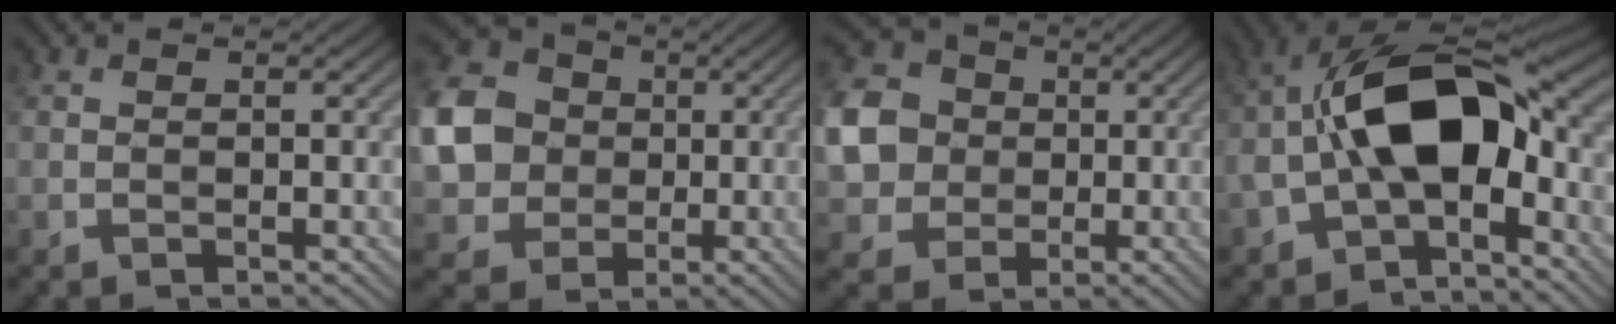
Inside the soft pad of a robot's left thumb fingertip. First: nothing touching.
{"total": 11.0, "force": [0.3, 9.7, 5.3], "torque": [-0.164, -0.010, -0.001]}
{"total": 9.7, "force": [0.2, 8.7, 4.4], "torque": [-0.143, -0.010, -0.001]}
{"total": 14.2, "force": [-1.9, 7.5, 11.9], "torque": [-0.210, 0.017, -0.047]}